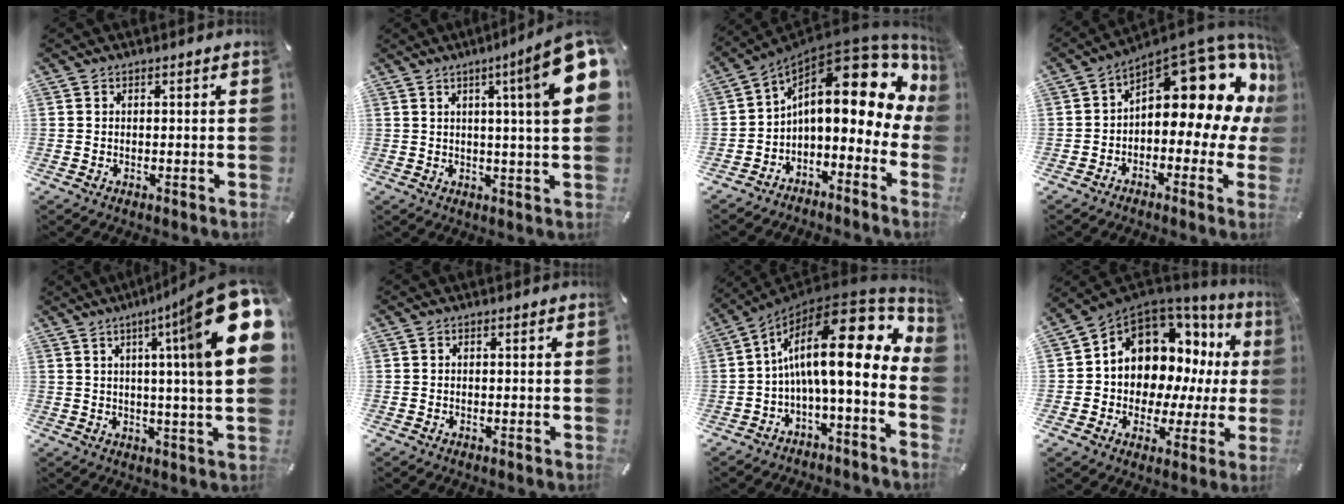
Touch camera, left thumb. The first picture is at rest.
{"total": 16.5, "force": [5.6, 1.2, 15.5], "torque": [-0.234, -0.031, 0.072]}
{"total": 18.7, "force": [5.3, 9.0, 15.5], "torque": [-0.230, -0.049, 0.084]}
{"total": 15.9, "force": [8.8, 7.1, 11.1], "torque": [-0.130, -0.087, 0.139]}
{"total": 23.0, "force": [7.4, 2.2, 21.6], "torque": [-0.320, -0.051, 0.100]}
{"total": 0.0}
{"total": 20.7, "force": [5.5, 7.6, 18.5], "torque": [-0.307, -0.054, 0.090]}
{"total": 11.0, "force": [5.1, 8.5, 4.7], "torque": [-0.088, -0.062, 0.094]}